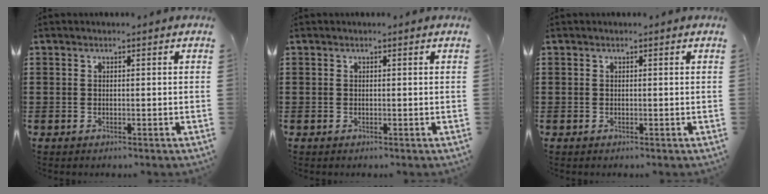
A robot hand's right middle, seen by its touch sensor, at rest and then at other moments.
{"total": 0.0}
{"total": 0.0}